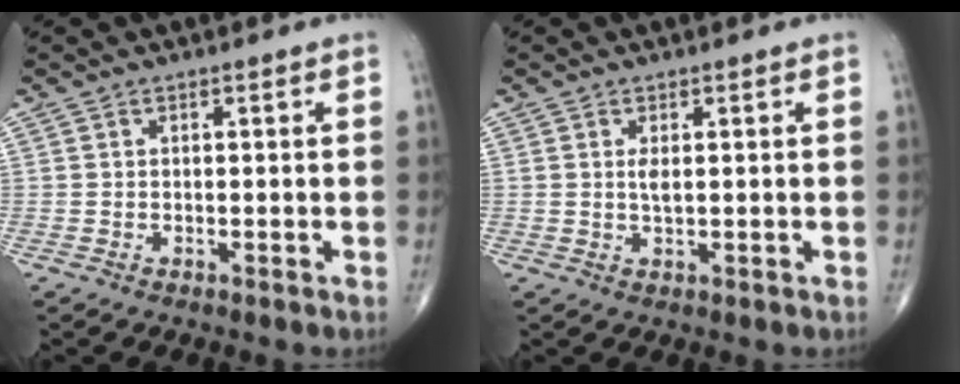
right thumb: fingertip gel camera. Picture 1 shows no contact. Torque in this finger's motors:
{"motor_torque": [0.52, 0.60, 0.44, -0.12, 0.16]}